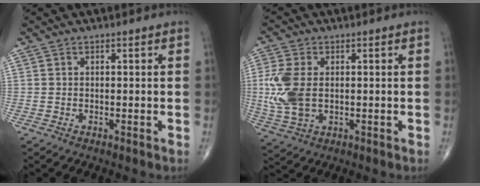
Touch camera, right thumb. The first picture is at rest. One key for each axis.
{"total": 9.9, "fx": 0.3, "fy": 6.1, "fz": 7.8, "tx": -0.186, "ty": -0.002, "tz": 0.012}